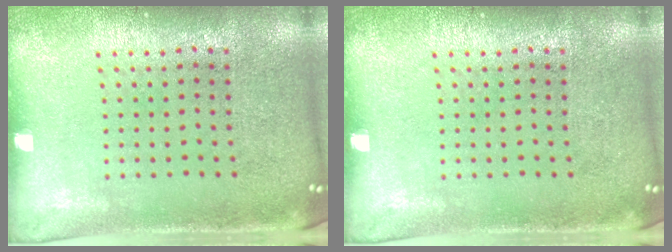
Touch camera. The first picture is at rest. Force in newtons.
{"total": 0.0}